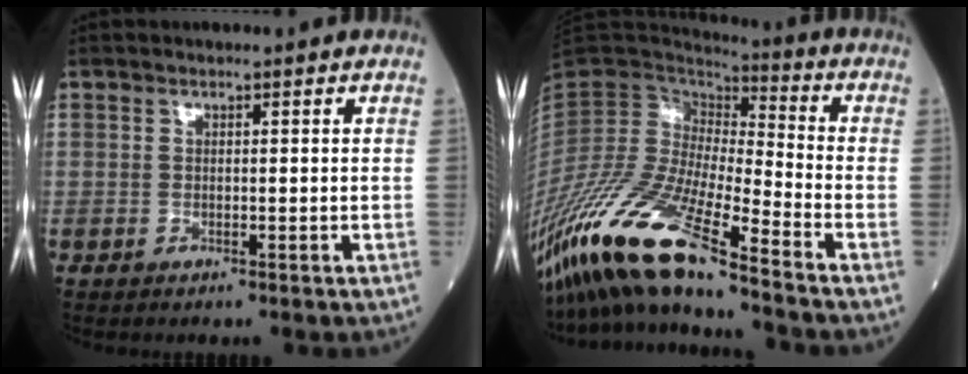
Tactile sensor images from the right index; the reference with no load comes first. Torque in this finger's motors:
{"motor_torque": [1.05, -1.09, 1.06, 0.21]}